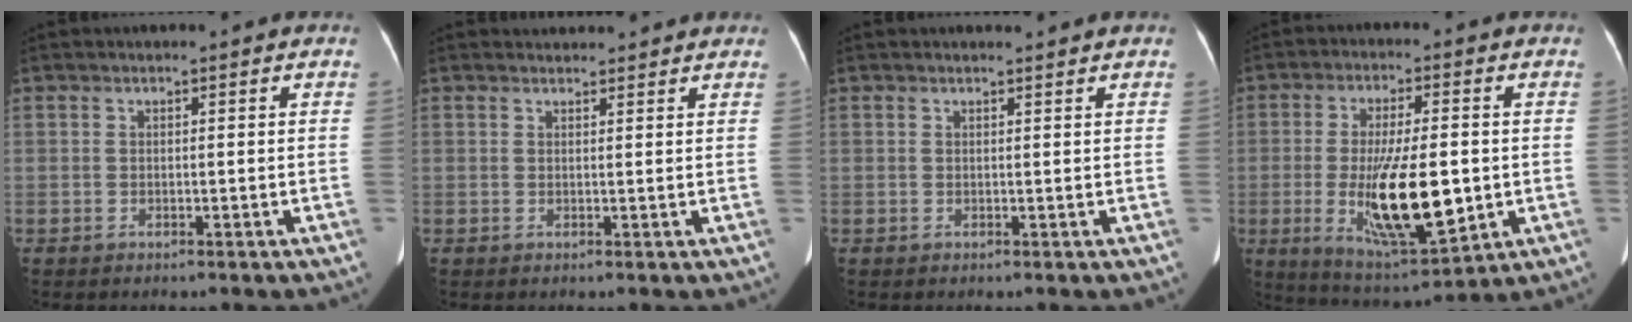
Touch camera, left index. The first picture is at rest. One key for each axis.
{"total": 4.1, "fx": 4.0, "fy": 0.9, "fz": 0.5, "tx": -0.009, "ty": 0.022, "tz": 0.047}
{"total": 1.3, "fx": 1.3, "fy": -0.2, "fz": 0.2, "tx": -0.007, "ty": -0.005, "tz": 0.020}
{"total": 14.6, "fx": -2.2, "fy": 3.9, "fz": 13.9, "tx": -0.251, "ty": -0.025, "tz": -0.024}